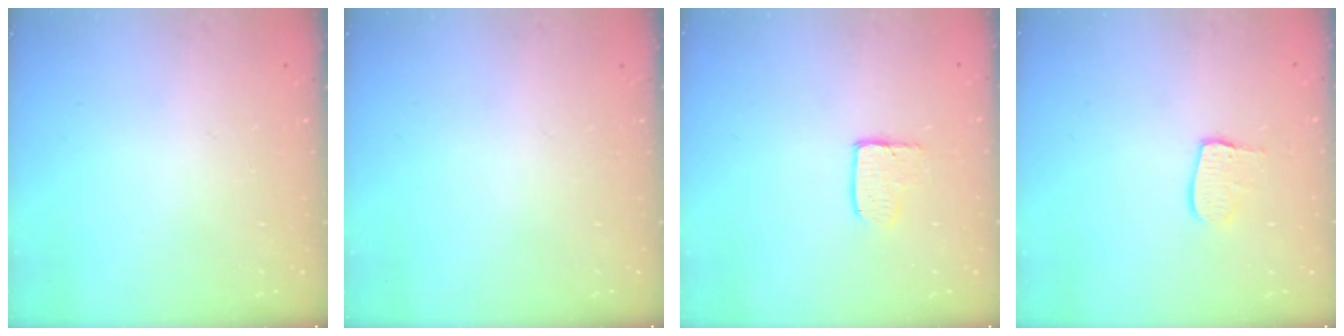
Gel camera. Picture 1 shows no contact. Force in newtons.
{"total": 0.0}
{"total": 3.7, "press": 3.7, "slide": 0.2}
{"total": 8.2, "press": 8.2, "slide": 0.7}